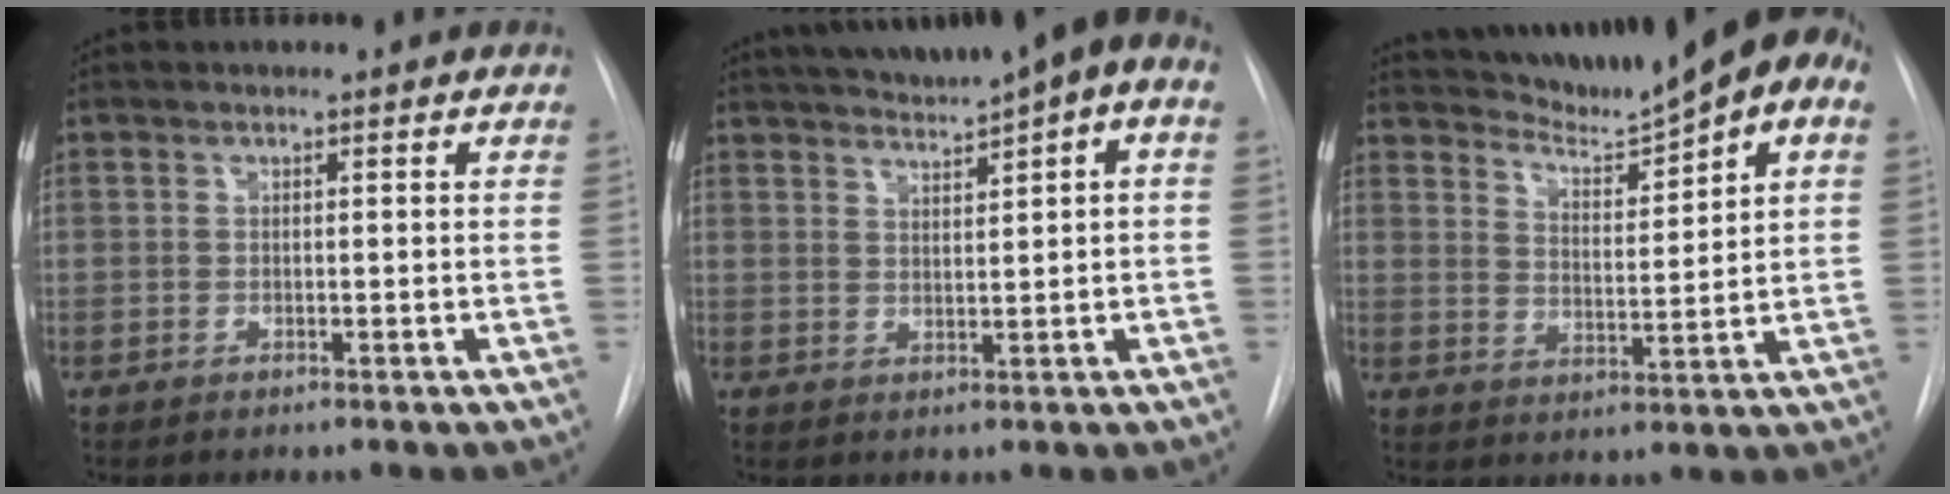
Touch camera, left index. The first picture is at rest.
{"total": 12.1, "force": [7.8, 1.6, 9.1], "torque": [-0.139, 0.027, 0.101]}
{"total": 12.5, "force": [10.1, 0.9, 7.3], "torque": [-0.112, -0.003, 0.151]}